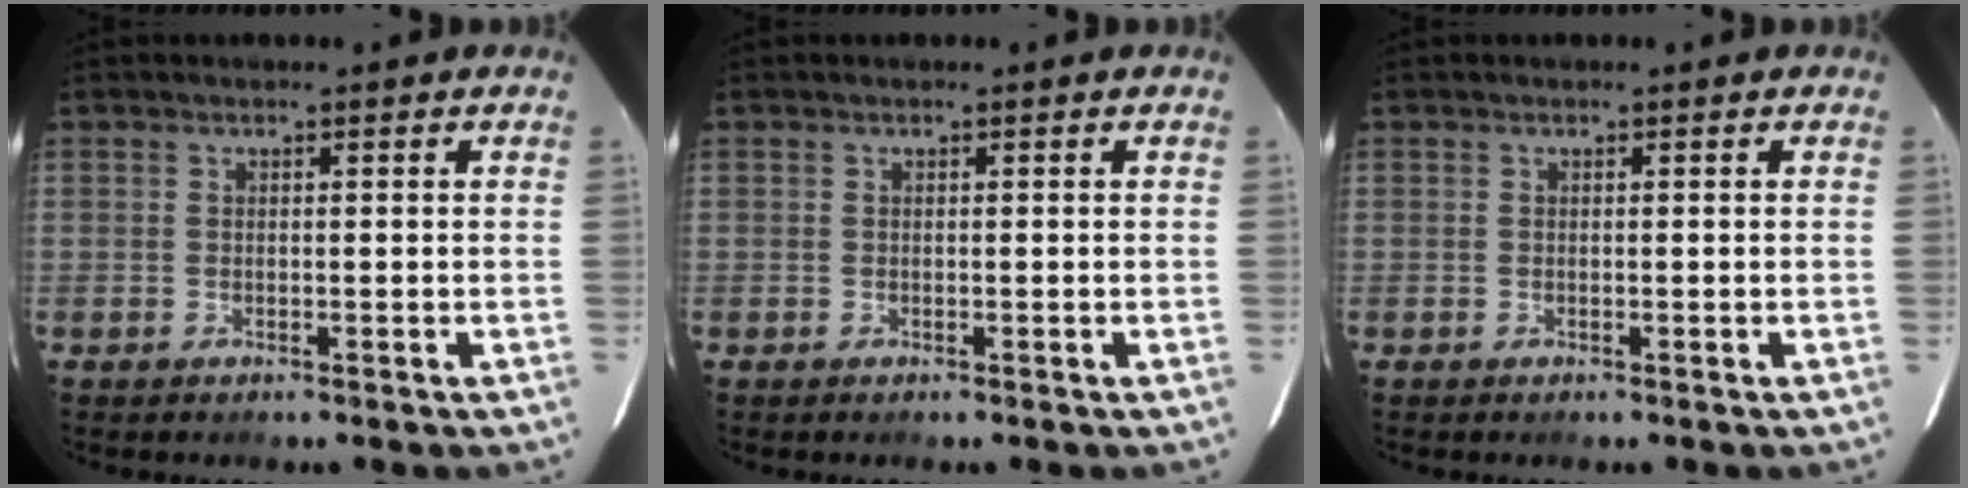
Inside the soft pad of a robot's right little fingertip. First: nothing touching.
{"total": 0.0}
{"total": 0.0}